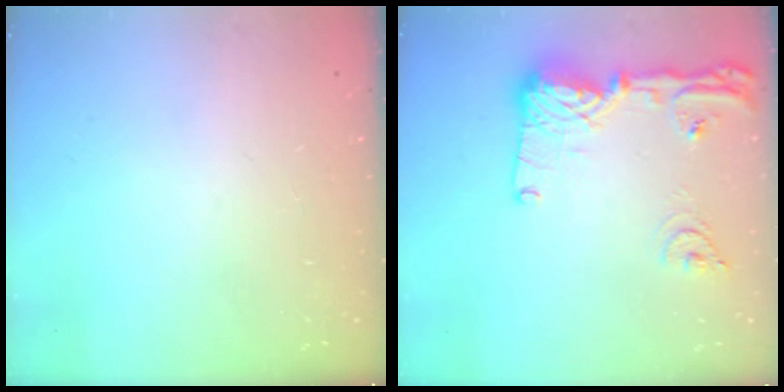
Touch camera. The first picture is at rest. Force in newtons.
{"total": 16.7, "press": 16.6, "slide": 1.9}